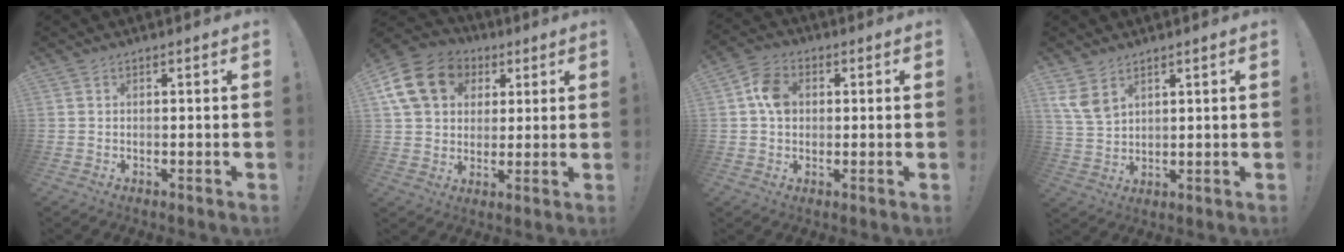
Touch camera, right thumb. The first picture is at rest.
{"total": 16.7, "force": [5.8, 13.5, 7.9], "torque": [-0.123, -0.013, 0.120]}
{"total": 7.7, "force": [0.9, 6.0, 4.8], "torque": [-0.081, 0.013, 0.018]}
{"total": 7.2, "force": [4.2, 4.2, 4.0], "torque": [-0.084, -0.015, 0.085]}